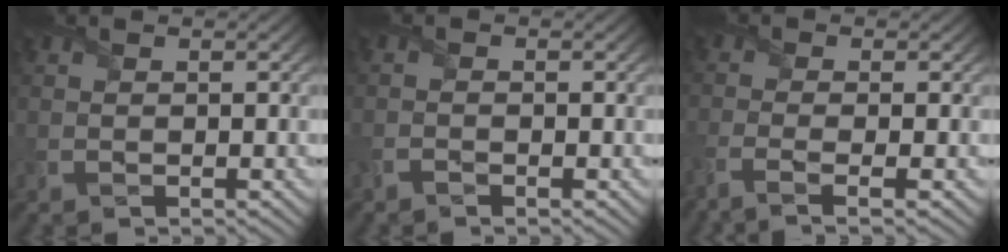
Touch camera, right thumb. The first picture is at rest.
{"total": 1.3, "force": [-1.1, 0.4, 0.6], "torque": [-0.016, 0.000, -0.027]}
{"total": 3.7, "force": [-2.2, 0.5, 2.9], "torque": [-0.074, -0.008, -0.051]}